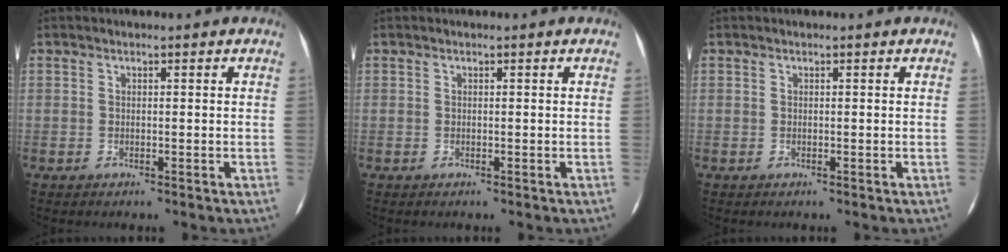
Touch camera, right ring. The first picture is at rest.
{"total": 0.0}
{"total": 0.0}